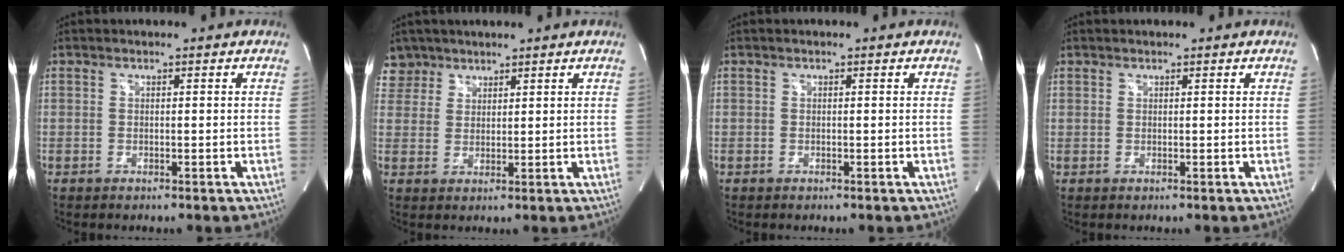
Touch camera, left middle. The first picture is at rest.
{"total": 4.3, "force": [3.3, 2.6, -0.9], "torque": [0.023, 0.005, 0.067]}
{"total": 0.0}
{"total": 0.5, "force": [0.4, 0.4, 0.0], "torque": [-0.001, 0.003, 0.006]}